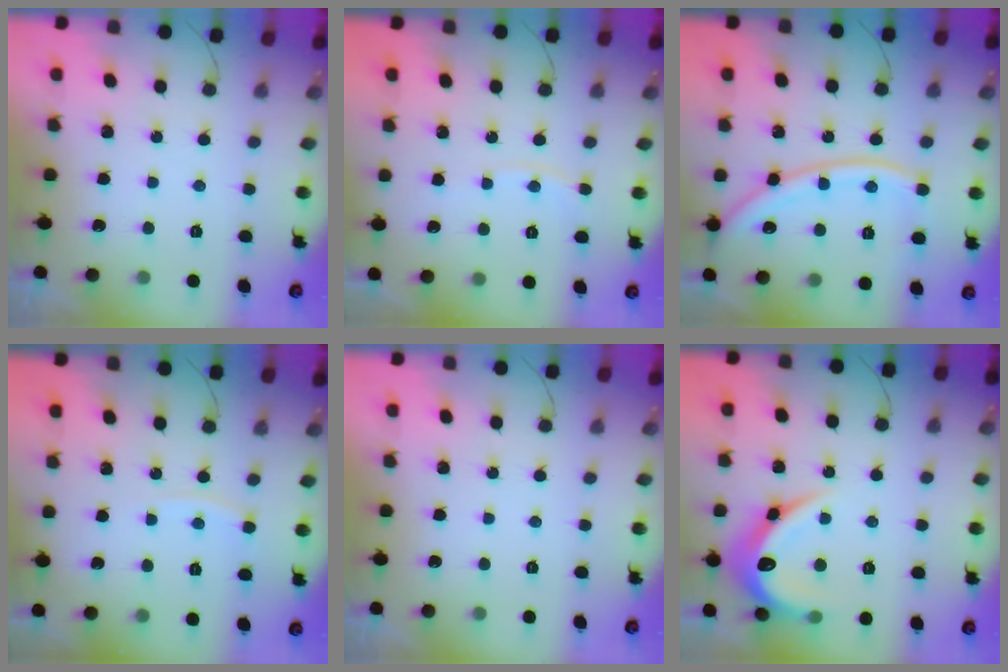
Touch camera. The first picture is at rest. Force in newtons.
{"total": 4.5, "press": 4.5, "slide": 0.4}
{"total": 12.8, "press": 12.7, "slide": 1.4}
{"total": 3.3, "press": 3.3, "slide": 0.5}
{"total": 0.0}
{"total": 15.0, "press": 15.0, "slide": 0.3}